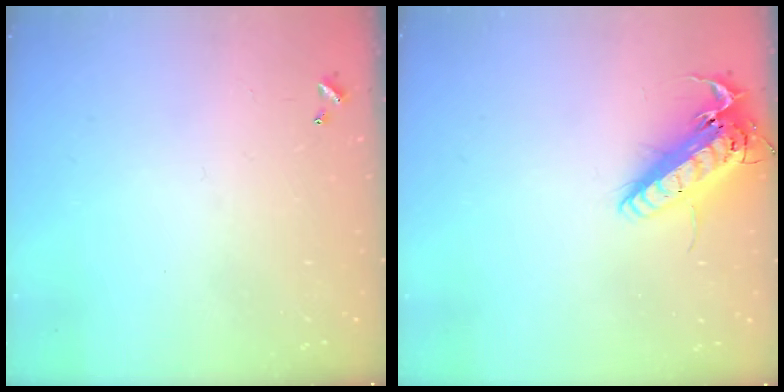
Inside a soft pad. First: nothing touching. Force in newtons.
{"total": 17.8, "press": 17.5, "slide": 3.3}